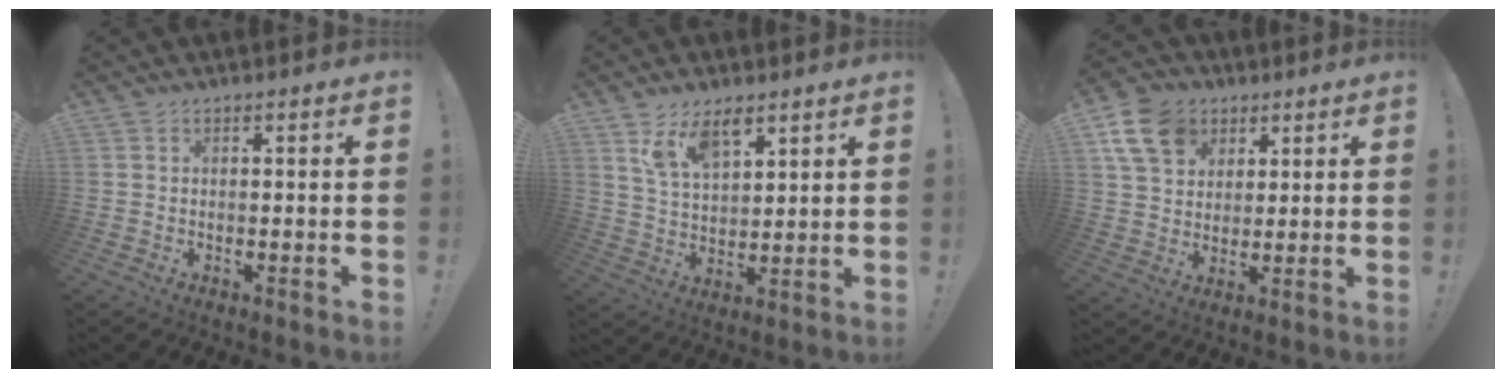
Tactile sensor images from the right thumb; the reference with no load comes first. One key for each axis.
{"total": 9.3, "fx": 6.7, "fy": 4.1, "fz": 4.9, "tx": -0.092, "ty": -0.033, "tz": 0.126}
{"total": 12.7, "fx": 5.6, "fy": 9.6, "fz": 6.1, "tx": -0.106, "ty": -0.013, "tz": 0.115}